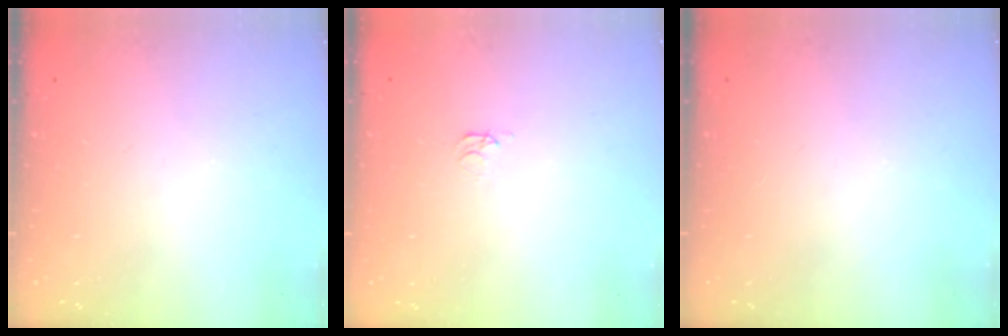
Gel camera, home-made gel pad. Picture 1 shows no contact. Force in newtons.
{"total": 1.6, "press": 1.6, "slide": 0.4}
{"total": 0.0}